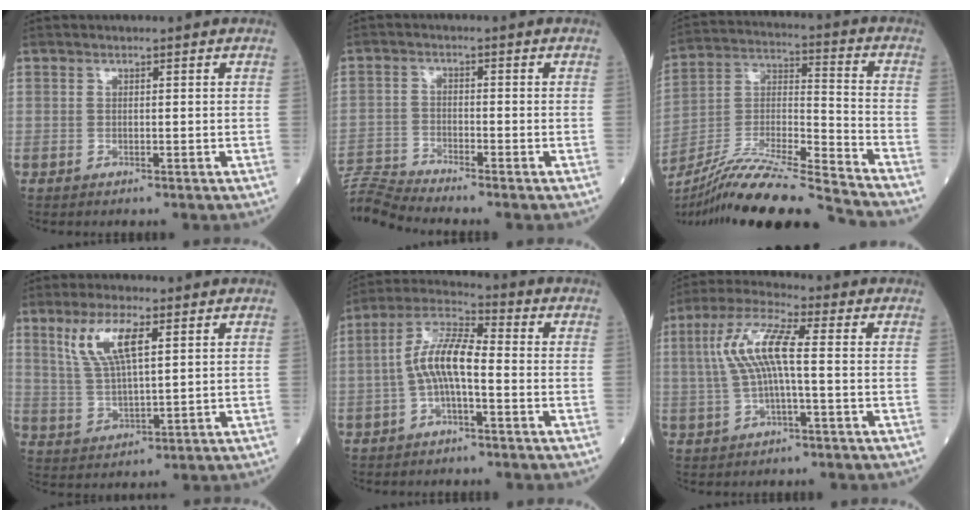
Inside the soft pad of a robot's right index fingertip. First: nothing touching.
{"total": 6.2, "force": [-5.9, -2.1, 0.0], "torque": [-0.014, -0.008, -0.118]}
{"total": 20.2, "force": [-17.9, -0.9, 9.2], "torque": [-0.195, -0.015, -0.327]}
{"total": 8.2, "force": [3.7, 1.8, 7.1], "torque": [-0.151, 0.006, 0.080]}
{"total": 8.6, "force": [-1.3, 2.2, 8.2], "torque": [-0.168, 0.020, -0.030]}
{"total": 8.8, "force": [0.5, 1.3, 8.7], "torque": [-0.188, 0.024, 0.007]}